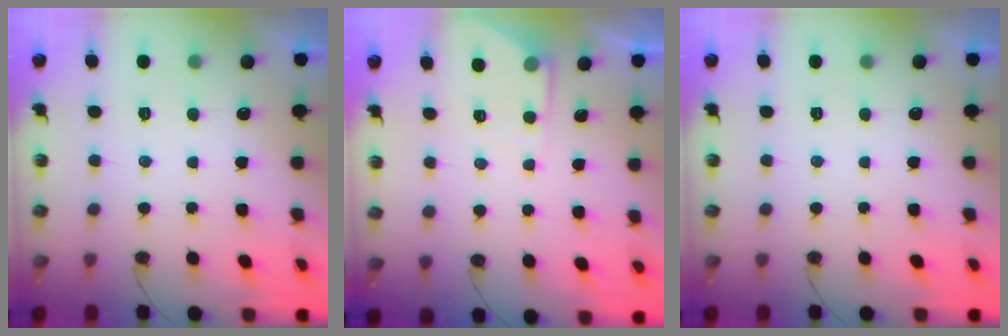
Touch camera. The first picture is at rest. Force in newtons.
{"total": 4.5, "press": 4.4, "slide": 0.6}
{"total": 0.0}